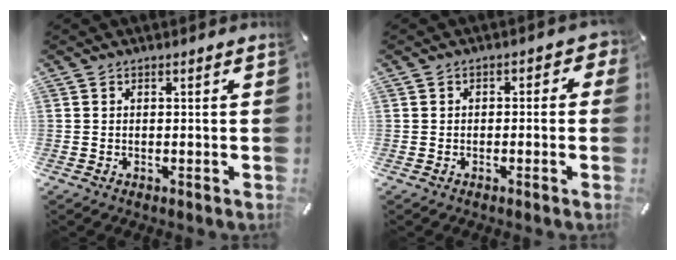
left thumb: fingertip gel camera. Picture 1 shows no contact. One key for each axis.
{"total": 2.6, "fx": -1.2, "fy": 1.8, "fz": 1.4, "tx": -0.019, "ty": 0.012, "tz": -0.027}